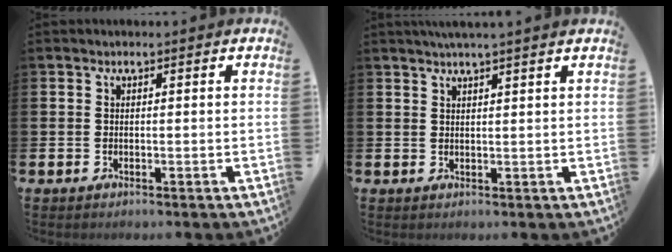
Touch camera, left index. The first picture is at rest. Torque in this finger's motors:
{"motor_torque": [0.93, -1.20, 0.22, 0.03]}